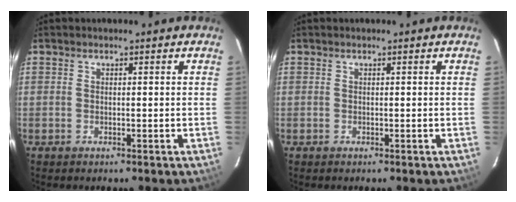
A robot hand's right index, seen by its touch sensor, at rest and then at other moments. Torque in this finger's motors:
{"motor_torque": [0.00, 0.00, 0.08, 0.00]}